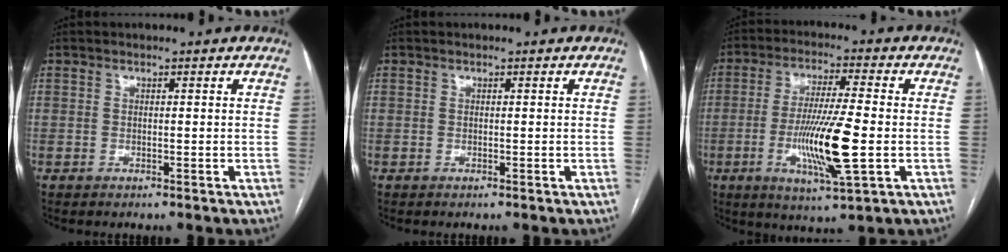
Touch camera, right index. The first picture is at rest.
{"total": 0.0}
{"total": 12.5, "force": [-2.7, 0.7, 12.2], "torque": [-0.231, -0.017, -0.050]}